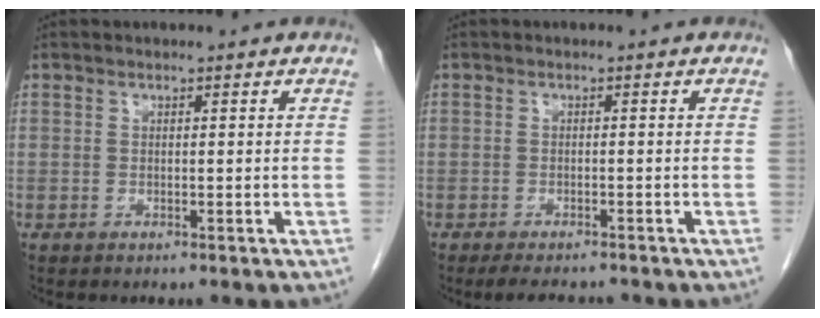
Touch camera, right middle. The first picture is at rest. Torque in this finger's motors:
{"motor_torque": [-0.02, 0.03, 0.00, 0.00]}